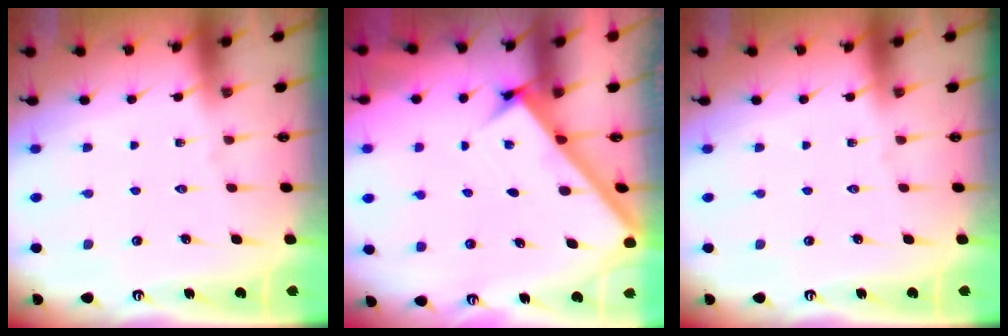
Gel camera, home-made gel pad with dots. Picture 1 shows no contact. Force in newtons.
{"total": 2.4, "press": 2.4, "slide": 0.3}
{"total": 0.0}